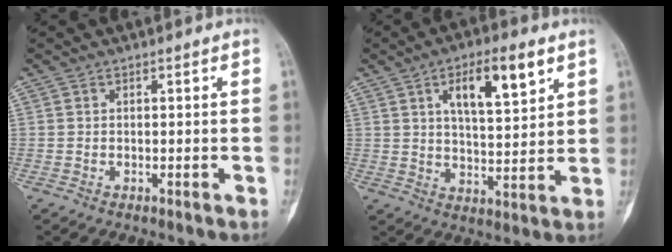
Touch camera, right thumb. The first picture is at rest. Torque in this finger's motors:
{"motor_torque": [-0.09, 0.15, 0.27, -0.07, 0.09]}